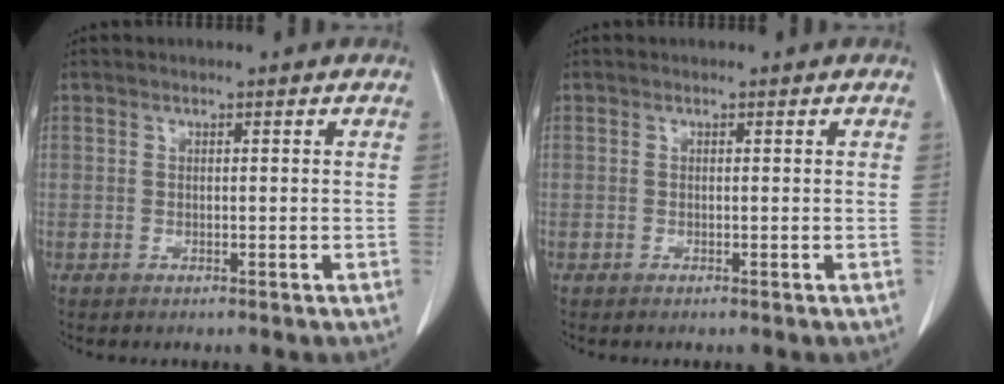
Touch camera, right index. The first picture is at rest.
{"total": 0.0}